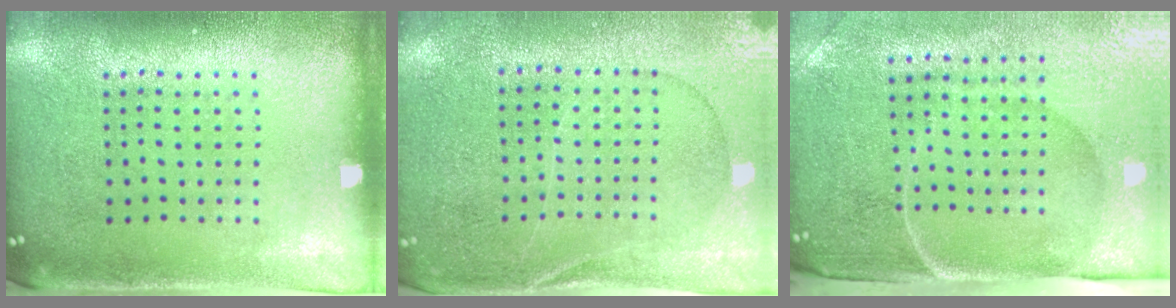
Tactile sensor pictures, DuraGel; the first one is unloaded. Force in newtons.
{"total": 0.5, "press": 0.4, "slide": 0.4}
{"total": 4.7, "press": 3.9, "slide": 2.6}